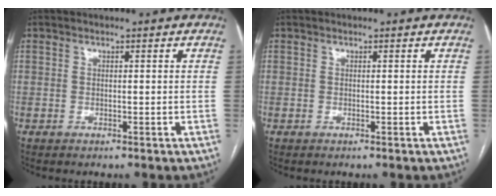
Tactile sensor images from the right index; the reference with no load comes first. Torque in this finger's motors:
{"motor_torque": [0.00, 0.00, 0.00, 0.00]}